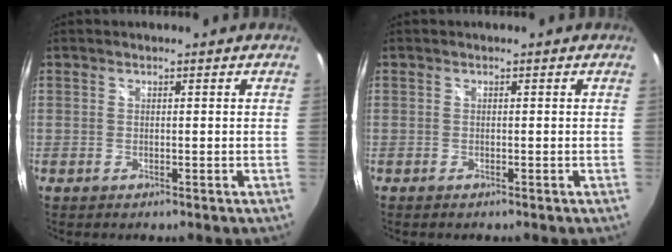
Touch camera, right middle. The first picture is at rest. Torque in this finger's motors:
{"motor_torque": [-0.35, -0.02, -0.02, 0.01]}